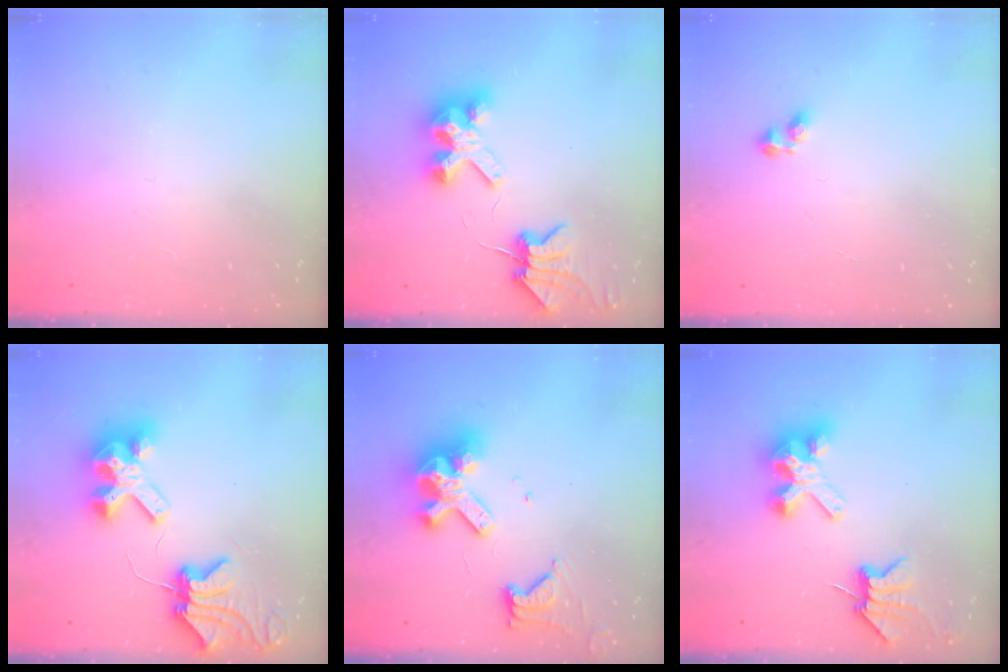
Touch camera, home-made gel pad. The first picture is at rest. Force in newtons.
{"total": 7.1, "press": 7.0, "slide": 0.9}
{"total": 2.5, "press": 2.3, "slide": 0.9}
{"total": 10.0, "press": 9.9, "slide": 1.6}
{"total": 14.7, "press": 14.5, "slide": 1.8}
{"total": 8.1, "press": 8.1, "slide": 0.6}